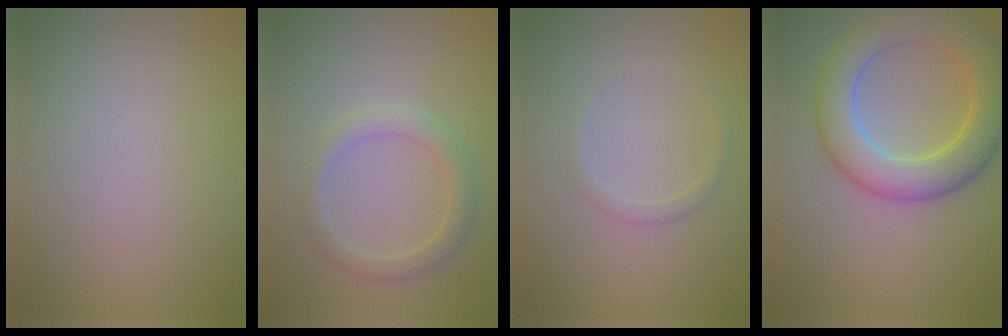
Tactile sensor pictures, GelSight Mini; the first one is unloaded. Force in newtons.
{"total": 2.6, "press": 2.6, "slide": 0.4}
{"total": 1.0, "press": 1.0, "slide": 0.0}
{"total": 7.4, "press": 7.4, "slide": 0.3}